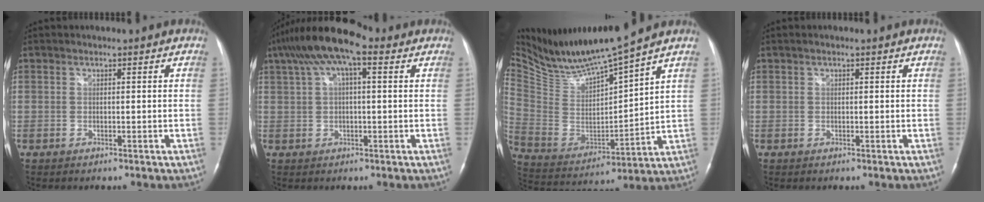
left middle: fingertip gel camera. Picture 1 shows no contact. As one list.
[{"total": 10.7, "force": [5.6, 3.1, 8.6], "torque": [-0.166, 0.045, 0.092]}, {"total": 14.3, "force": [13.1, -0.8, 5.7], "torque": [-0.120, -0.021, 0.254]}, {"total": 0.0}]